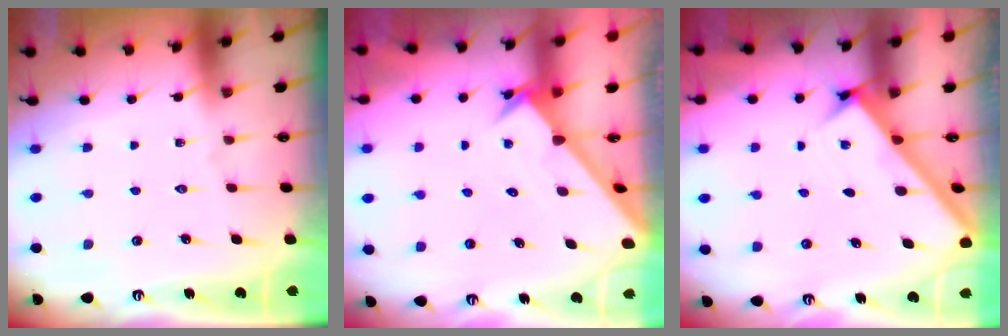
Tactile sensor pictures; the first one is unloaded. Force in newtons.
{"total": 2.5, "press": 2.5, "slide": 0.2}
{"total": 2.5, "press": 2.5, "slide": 0.3}